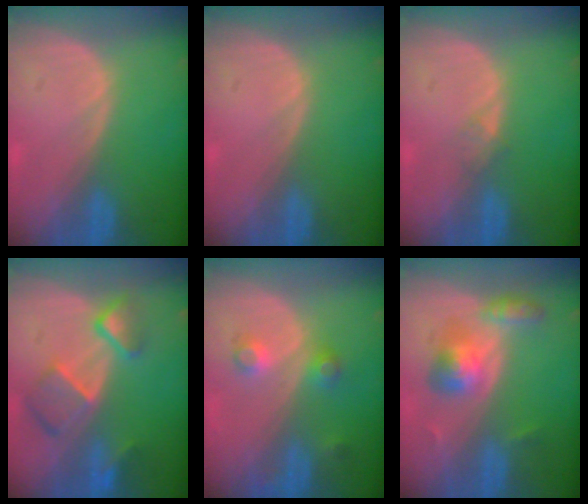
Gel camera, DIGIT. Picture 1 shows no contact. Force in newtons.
{"total": 0.0}
{"total": 1.1, "press": 1.0, "slide": 0.1}
{"total": 7.9, "press": 6.8, "slide": 4.0}
{"total": 3.8, "press": 3.4, "slide": 1.6}
{"total": 5.5, "press": 5.3, "slide": 1.6}